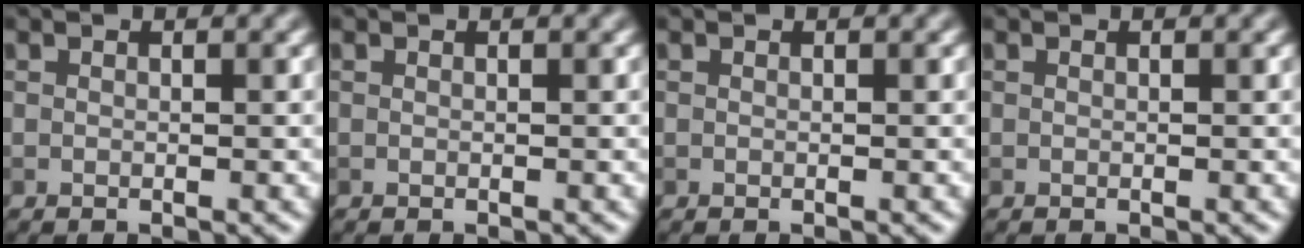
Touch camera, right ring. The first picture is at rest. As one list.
[{"total": 0.0}, {"total": 0.0}, {"total": 0.0}]